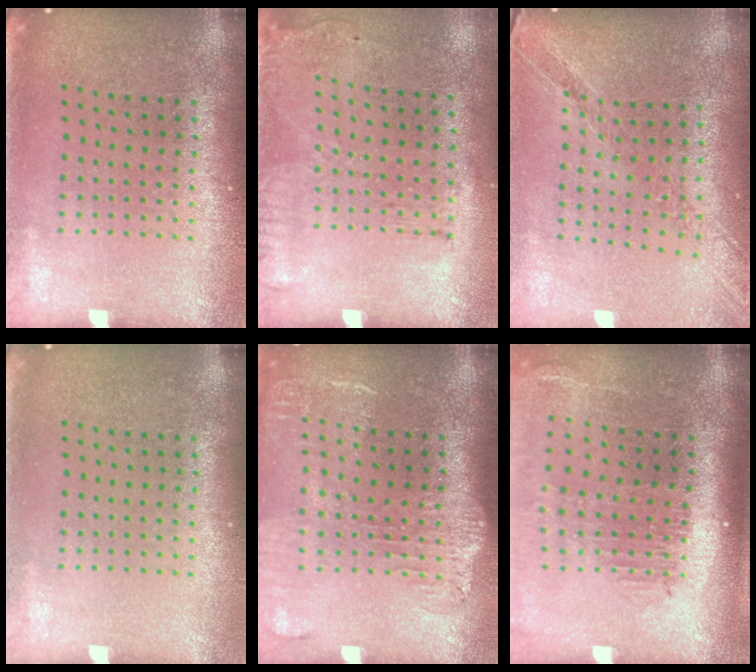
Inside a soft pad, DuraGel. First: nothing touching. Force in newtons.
{"total": 1.8, "press": 1.2, "slide": 1.3}
{"total": 1.1, "press": 1.1, "slide": 0.1}
{"total": 0.0}
{"total": 1.9, "press": 1.6, "slide": 1.1}
{"total": 2.1, "press": 1.7, "slide": 1.2}